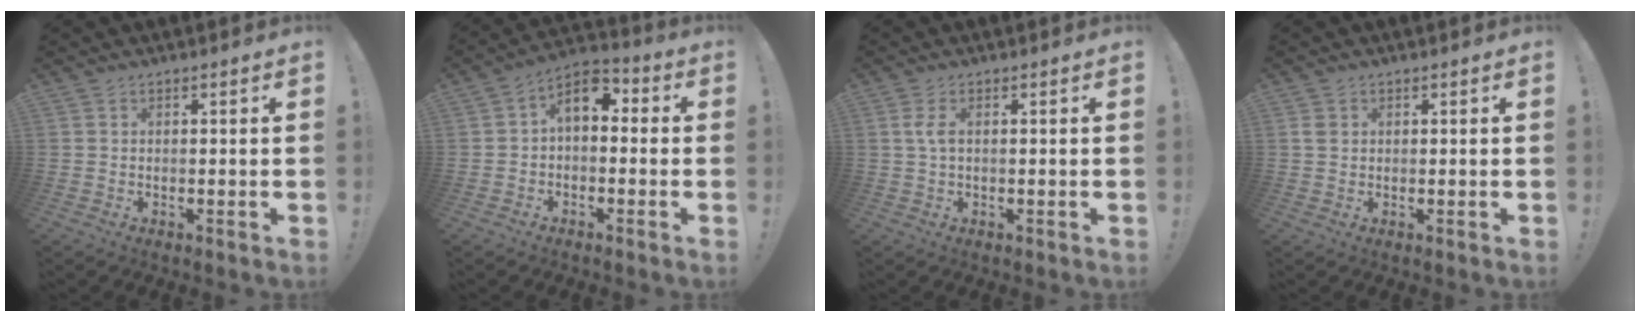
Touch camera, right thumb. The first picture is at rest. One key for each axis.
{"total": 7.3, "fx": 0.5, "fy": 4.8, "fz": 5.5, "tx": -0.091, "ty": 0.011, "tz": 0.014}
{"total": 2.9, "fx": 0.4, "fy": 1.1, "fz": 2.7, "tx": -0.059, "ty": 0.002, "tz": 0.005}
{"total": 2.0, "fx": 0.7, "fy": 1.6, "fz": 0.9, "tx": -0.013, "ty": 0.002, "tz": 0.013}